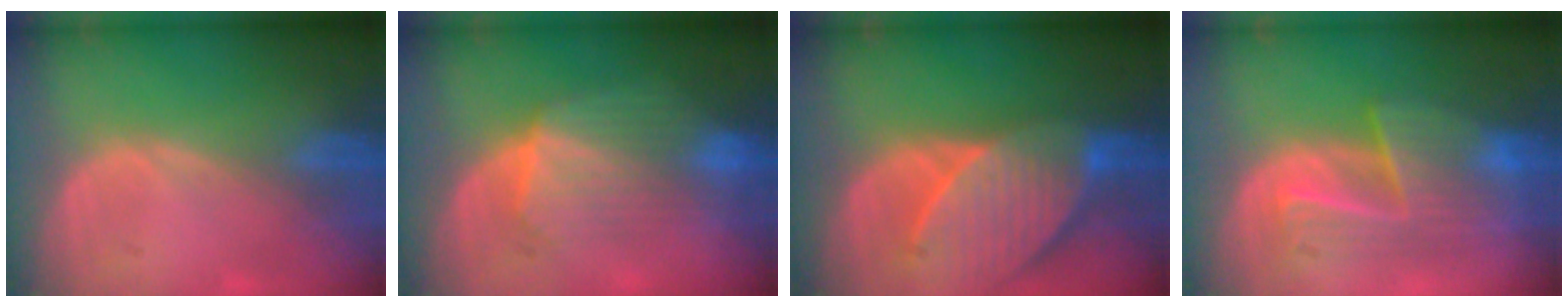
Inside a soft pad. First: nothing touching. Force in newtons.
{"total": 7.2, "press": 7.1, "slide": 0.4}
{"total": 10.1, "press": 8.9, "slide": 4.8}
{"total": 7.7, "press": 7.6, "slide": 1.4}